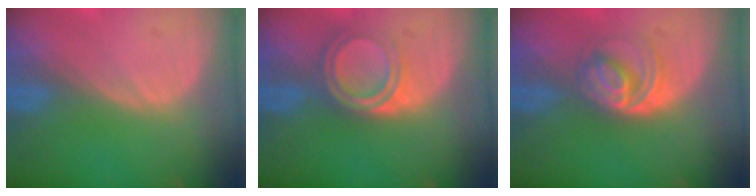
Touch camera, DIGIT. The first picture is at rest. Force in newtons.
{"total": 5.2, "press": 4.8, "slide": 1.9}
{"total": 6.1, "press": 5.3, "slide": 3.1}